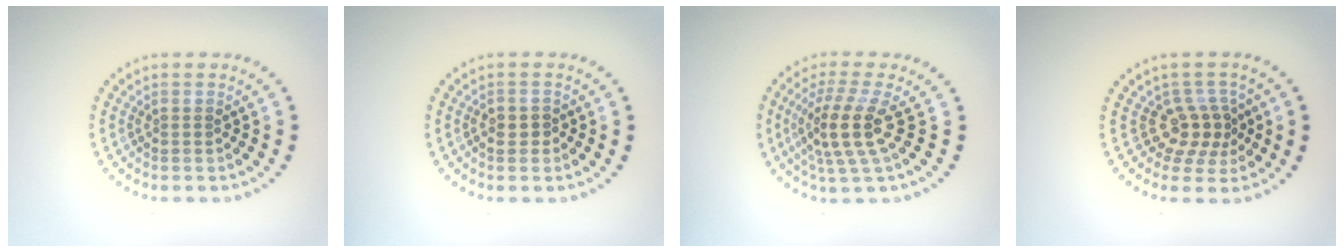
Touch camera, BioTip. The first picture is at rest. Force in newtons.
{"total": 0.9, "press": 0.8, "slide": 0.2}
{"total": 4.2, "press": 3.5, "slide": 2.4}
{"total": 3.0, "press": 2.3, "slide": 1.9}